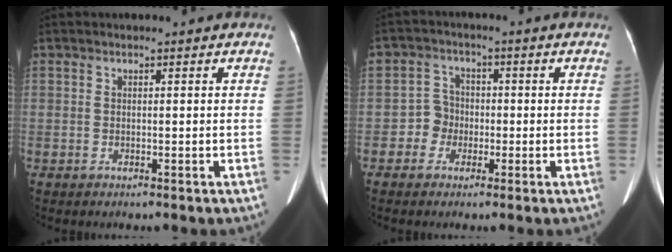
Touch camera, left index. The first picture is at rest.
{"total": 3.6, "force": [-1.1, 3.4, 0.4], "torque": [-0.006, 0.010, -0.021]}